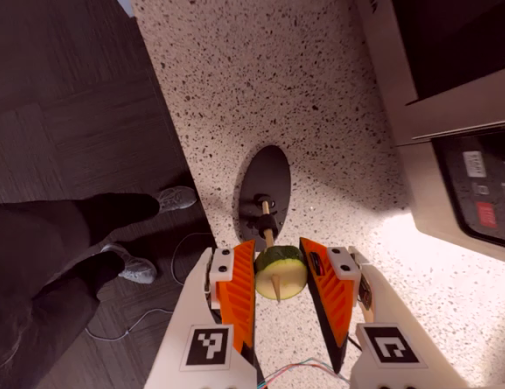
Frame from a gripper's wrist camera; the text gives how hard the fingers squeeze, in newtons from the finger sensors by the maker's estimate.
{"total": 9.6, "left": 9.5, "right": 9.7}